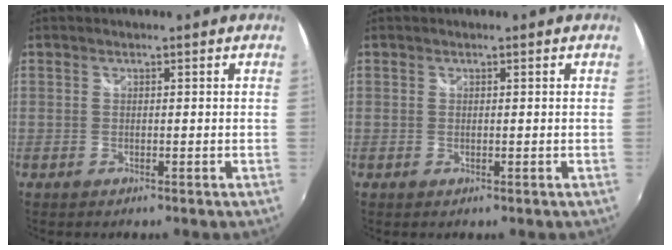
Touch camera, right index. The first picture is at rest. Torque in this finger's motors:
{"motor_torque": [0.00, 0.00, -0.01, 0.00]}